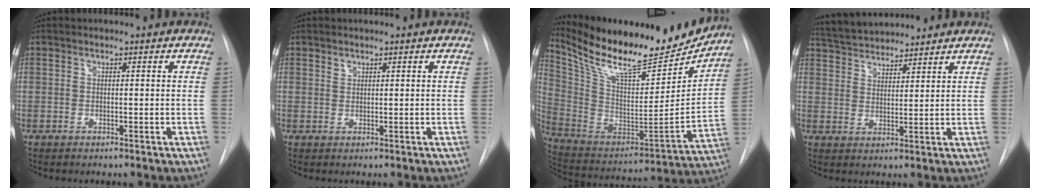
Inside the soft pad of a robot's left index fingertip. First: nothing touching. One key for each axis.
{"total": 0.8, "fx": 0.7, "fy": 0.3, "fz": 0.1, "tx": 0.001, "ty": 0.000, "tz": 0.012}
{"total": 24.3, "fx": 20.7, "fy": 5.1, "fz": 11.8, "tx": -0.219, "ty": -0.033, "tz": 0.332}
{"total": 8.3, "fx": 8.0, "fy": 1.5, "fz": 2.0, "tx": -0.043, "ty": 0.022, "tz": 0.138}